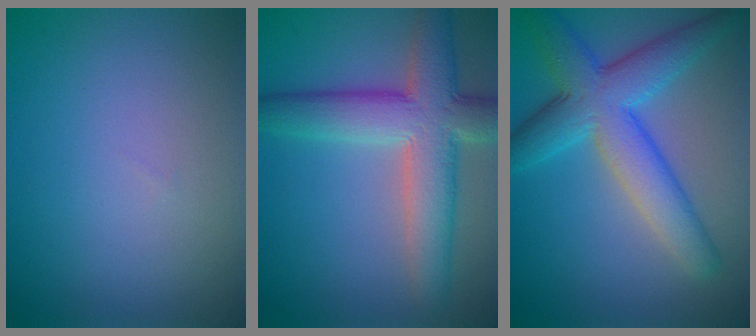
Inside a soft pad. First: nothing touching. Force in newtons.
{"total": 7.5, "press": 7.5, "slide": 0.5}
{"total": 7.1, "press": 7.1, "slide": 0.2}